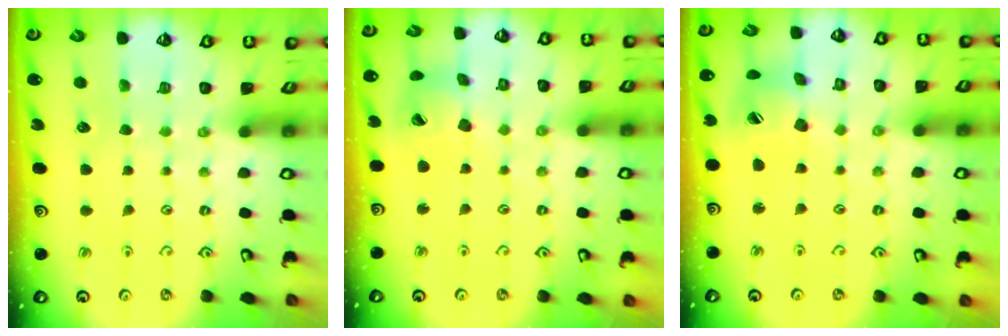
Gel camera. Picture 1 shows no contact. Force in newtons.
{"total": 12.9, "press": 12.8, "slide": 1.7}
{"total": 12.3, "press": 12.2, "slide": 1.1}